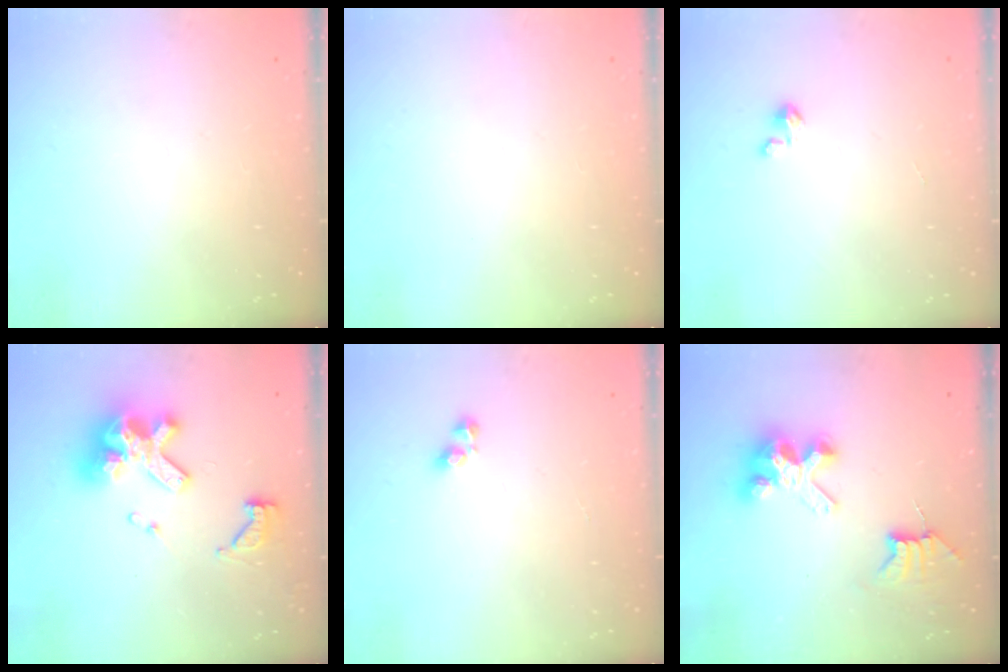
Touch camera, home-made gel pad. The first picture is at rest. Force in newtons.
{"total": 0.0}
{"total": 1.5, "press": 1.5, "slide": 0.1}
{"total": 14.4, "press": 14.4, "slide": 1.6}
{"total": 3.8, "press": 3.8, "slide": 0.6}
{"total": 8.1, "press": 8.1, "slide": 0.7}